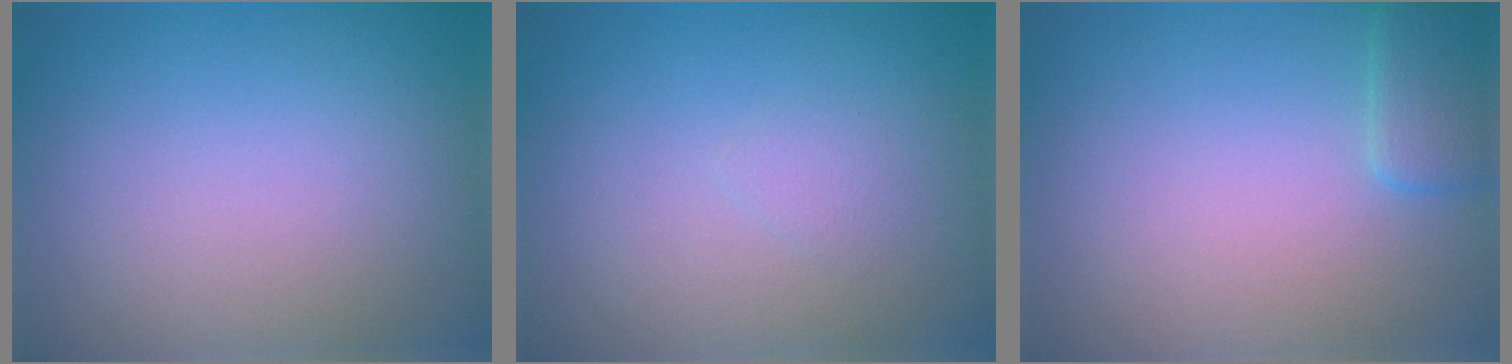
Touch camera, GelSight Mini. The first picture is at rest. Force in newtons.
{"total": 0.7, "press": 0.7, "slide": 0.1}
{"total": 2.0, "press": 2.0, "slide": 0.1}